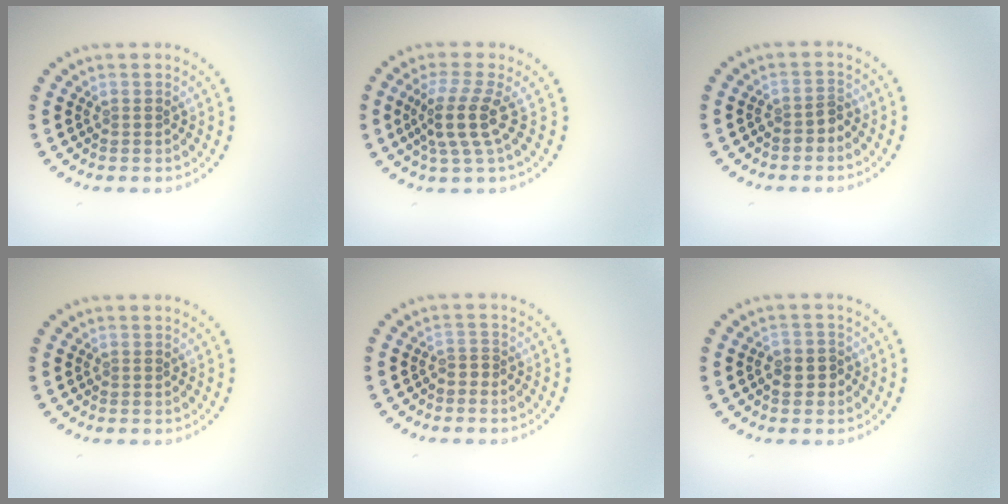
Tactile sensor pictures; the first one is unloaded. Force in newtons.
{"total": 3.6, "press": 2.7, "slide": 2.4}
{"total": 1.4, "press": 1.1, "slide": 0.8}
{"total": 0.0}
{"total": 0.6, "press": 0.4, "slide": 0.5}
{"total": 1.9, "press": 1.7, "slide": 0.7}